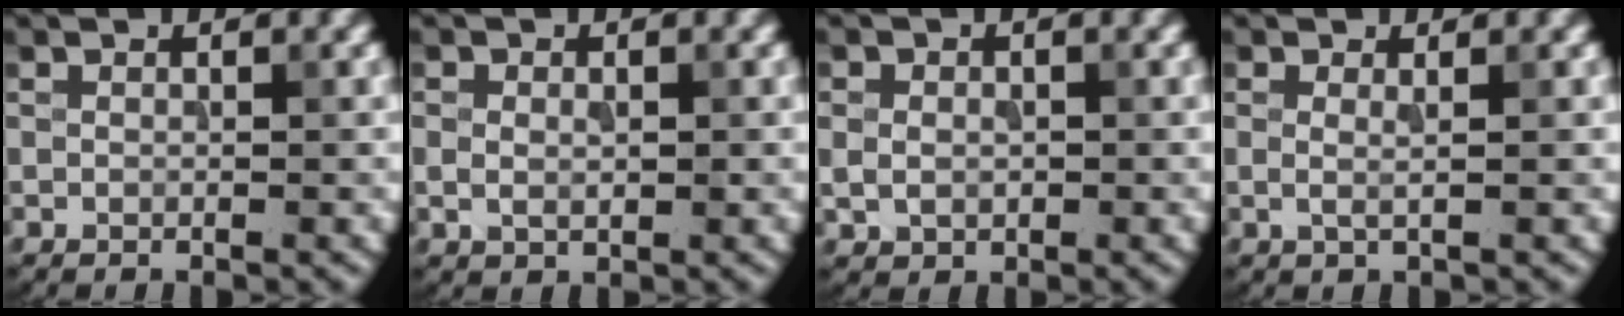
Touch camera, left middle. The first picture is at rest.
{"total": 1.5, "force": [0.1, 1.1, 1.1], "torque": [-0.019, 0.000, 0.002]}
{"total": 2.0, "force": [-0.1, 1.7, 1.1], "torque": [-0.020, -0.003, 0.001]}
{"total": 0.9, "force": [0.1, 0.2, 0.9], "torque": [-0.019, -0.005, 0.001]}